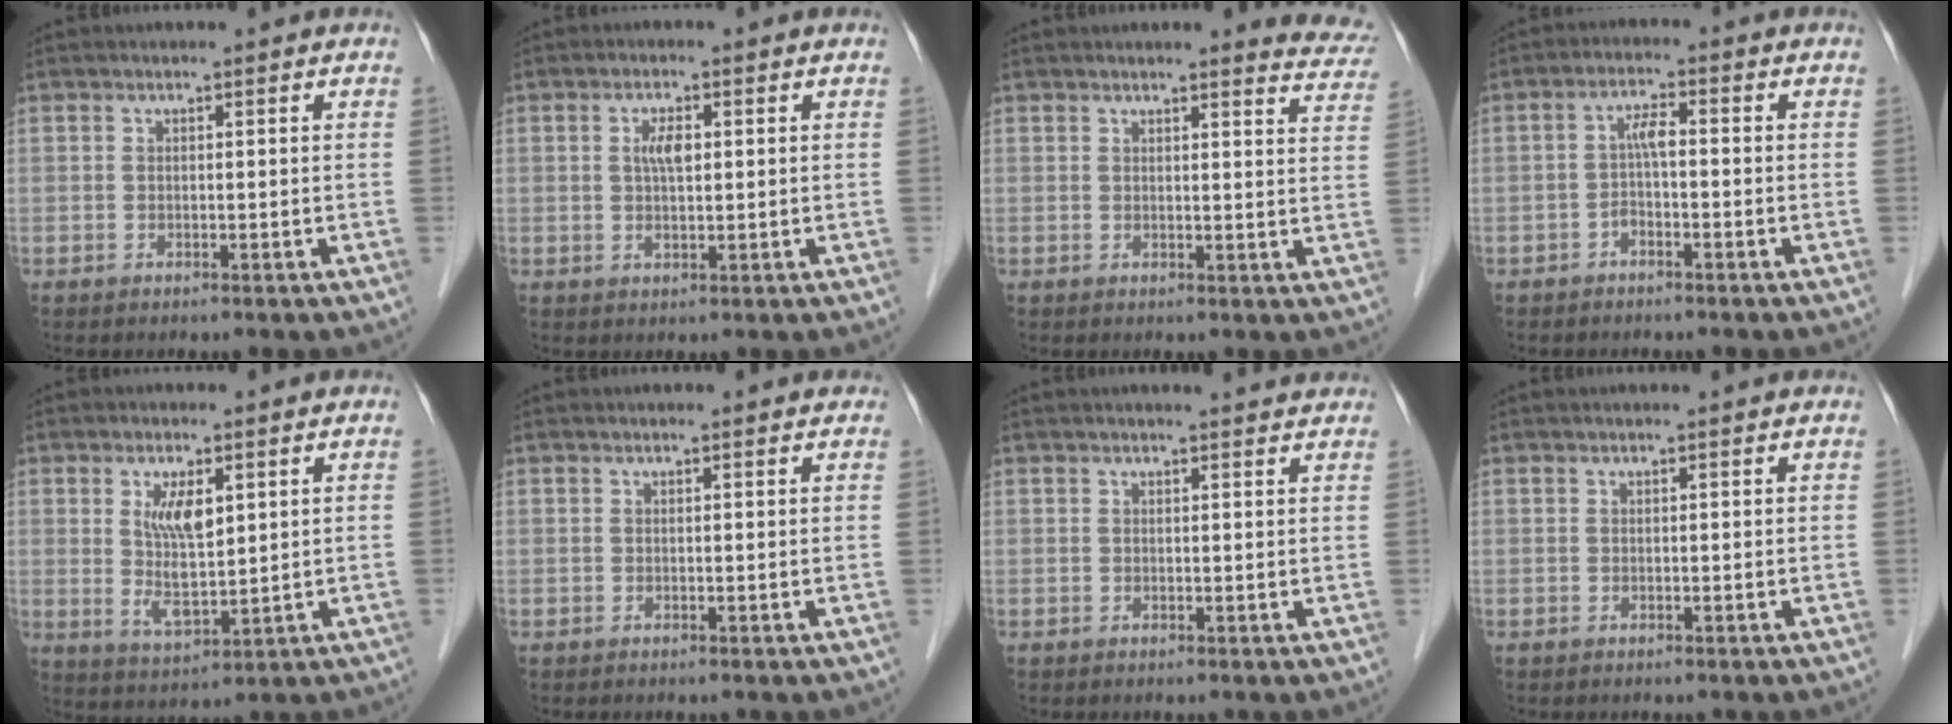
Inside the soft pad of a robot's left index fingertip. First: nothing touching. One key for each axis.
{"total": 2.9, "fx": 0.5, "fy": 1.2, "fz": 2.6, "tx": -0.053, "ty": 0.002, "tz": 0.011}
{"total": 9.2, "fx": 8.8, "fy": 2.1, "fz": 1.6, "tx": 0.018, "ty": -0.014, "tz": 0.063}
{"total": 2.9, "fx": -0.8, "fy": 0.9, "fz": 2.6, "tx": -0.050, "ty": 0.012, "tz": -0.014}
{"total": 6.1, "fx": 1.6, "fy": 2.3, "fz": 5.4, "tx": -0.108, "ty": -0.004, "tz": 0.039}
{"total": 2.1, "fx": 1.9, "fy": 0.6, "fz": 0.7, "tx": -0.014, "ty": 0.011, "tz": 0.015}
{"total": 4.7, "fx": 4.4, "fy": 0.3, "fz": 1.4, "tx": -0.019, "ty": 0.012, "tz": 0.043}
{"total": 1.6, "fx": 1.5, "fy": 0.0, "fz": 0.6, "tx": -0.009, "ty": 0.012, "tz": 0.020}